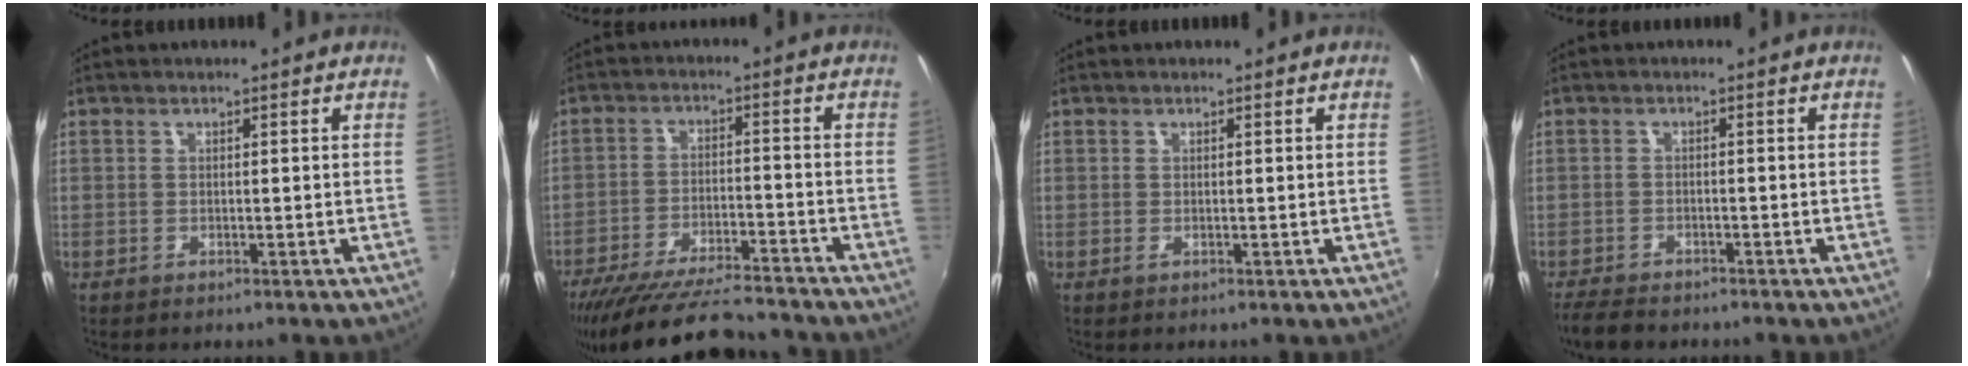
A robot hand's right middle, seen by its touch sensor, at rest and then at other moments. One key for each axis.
{"total": 17.9, "fx": -15.8, "fy": 3.2, "fz": 7.9, "tx": -0.159, "ty": -0.027, "tz": -0.245}
{"total": 0.0}
{"total": 5.3, "fx": -4.7, "fy": 1.5, "fz": 1.8, "tx": -0.056, "ty": -0.024, "tz": -0.086}